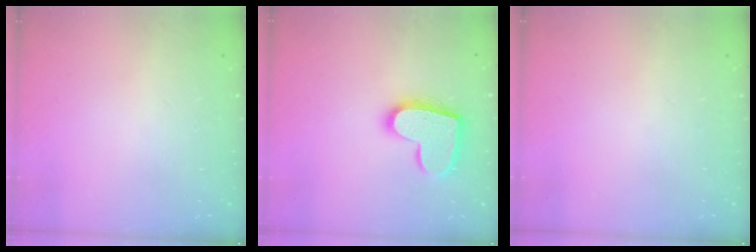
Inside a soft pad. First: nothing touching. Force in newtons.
{"total": 16.4, "press": 16.4, "slide": 1.2}
{"total": 0.0}